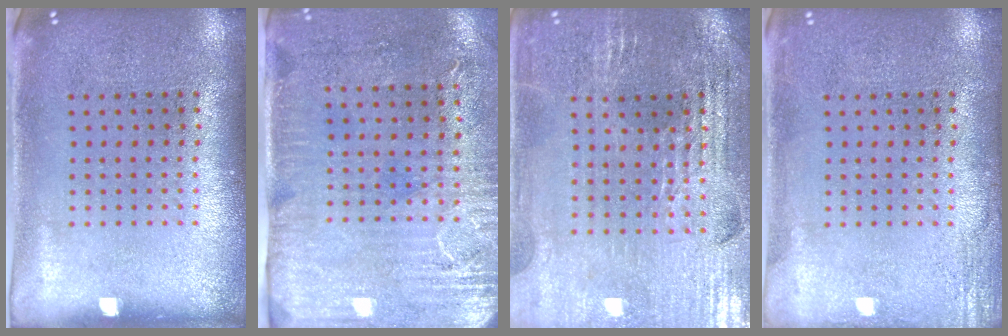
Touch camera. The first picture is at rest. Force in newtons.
{"total": 2.9, "press": 2.4, "slide": 1.6}
{"total": 2.9, "press": 2.8, "slide": 0.5}
{"total": 1.9, "press": 1.9, "slide": 0.2}